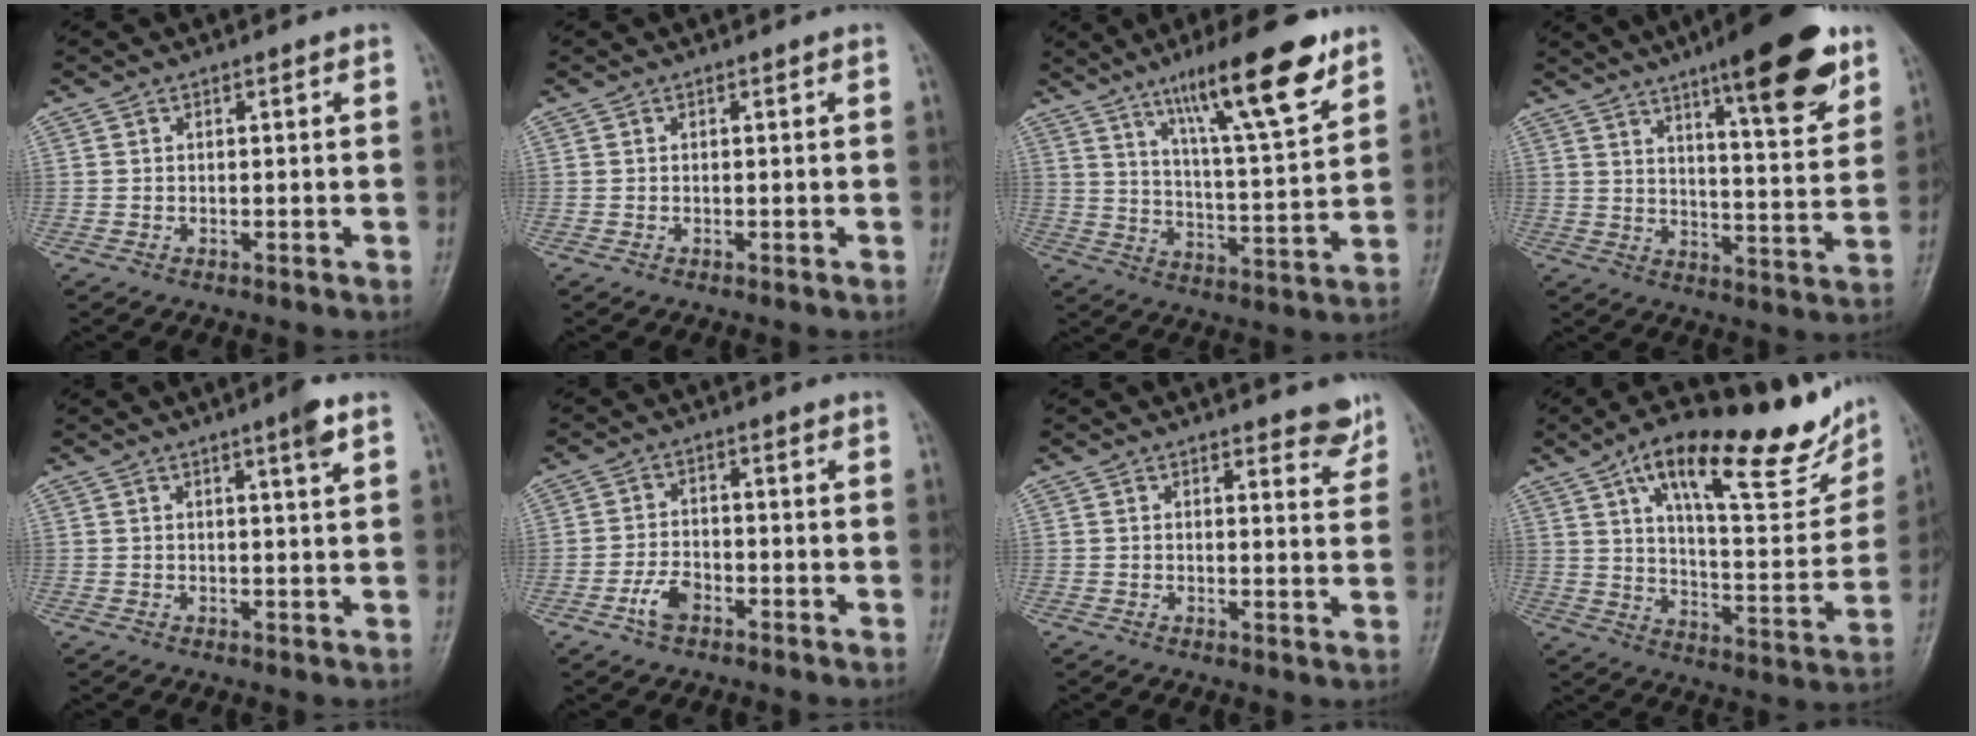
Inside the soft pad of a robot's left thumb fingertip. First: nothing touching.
{"total": 0.0}
{"total": 17.9, "force": [11.0, 3.3, 13.7], "torque": [-0.199, -0.053, 0.182]}
{"total": 17.6, "force": [10.8, 3.9, 13.3], "torque": [-0.163, -0.056, 0.158]}
{"total": 3.4, "force": [1.9, 0.1, 2.8], "torque": [-0.044, -0.007, 0.030]}
{"total": 4.3, "force": [-2.3, 2.4, 2.7], "torque": [-0.049, 0.015, -0.046]}
{"total": 4.3, "force": [3.4, 1.4, 2.3], "torque": [-0.006, -0.024, 0.040]}
{"total": 24.5, "force": [15.3, 7.7, 17.5], "torque": [-0.215, -0.044, 0.239]}